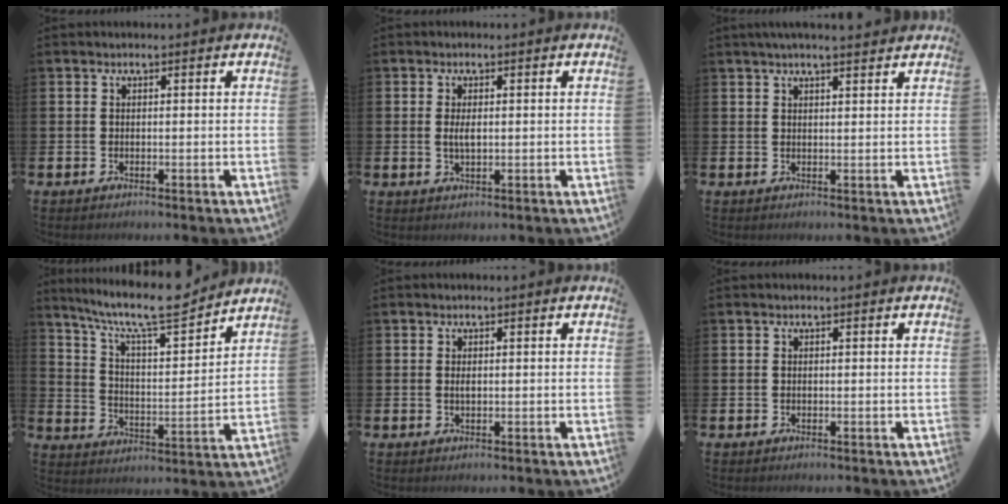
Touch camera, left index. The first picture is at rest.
{"total": 2.1, "force": [0.1, 0.9, 1.9], "torque": [-0.038, 0.004, -0.001]}
{"total": 2.7, "force": [2.5, 0.1, 1.0], "torque": [-0.016, -0.008, 0.044]}
{"total": 10.8, "force": [9.4, 1.8, 5.1], "torque": [-0.122, -0.064, 0.158]}
{"total": 0.6, "force": [0.0, 0.2, 0.6], "torque": [-0.020, 0.004, 0.001]}
{"total": 0.0}